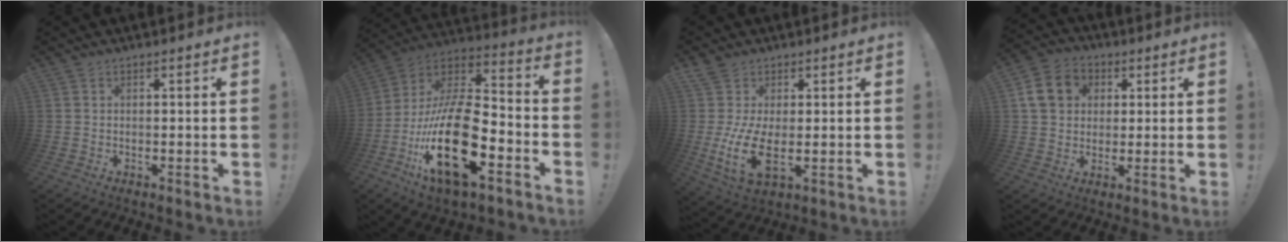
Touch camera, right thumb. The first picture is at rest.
{"total": 26.3, "force": [-8.9, 11.3, 22.0], "torque": [-0.432, 0.041, -0.148]}
{"total": 12.2, "force": [0.4, 6.5, 10.3], "torque": [-0.207, -0.018, 0.011]}
{"total": 12.2, "force": [3.0, 10.4, 5.6], "torque": [-0.078, 0.003, 0.065]}